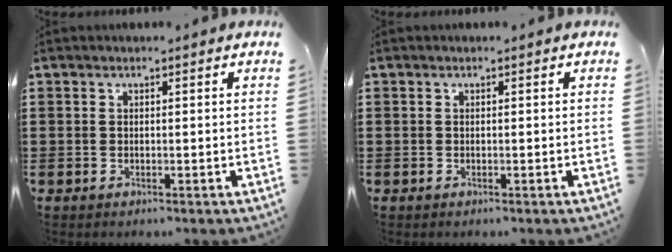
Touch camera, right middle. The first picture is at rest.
{"total": 0.0}